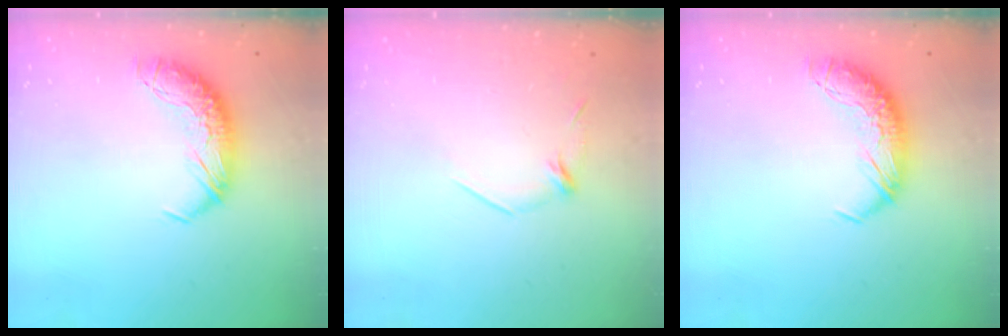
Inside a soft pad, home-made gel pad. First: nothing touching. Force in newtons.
{"total": 7.0, "press": 6.9, "slide": 0.9}
{"total": 0.0}